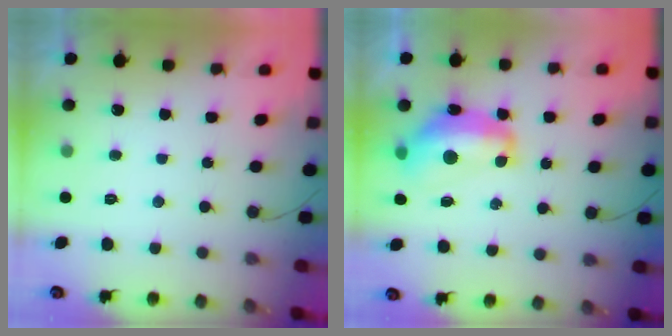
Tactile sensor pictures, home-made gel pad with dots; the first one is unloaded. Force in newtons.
{"total": 13.9, "press": 13.9, "slide": 1.0}